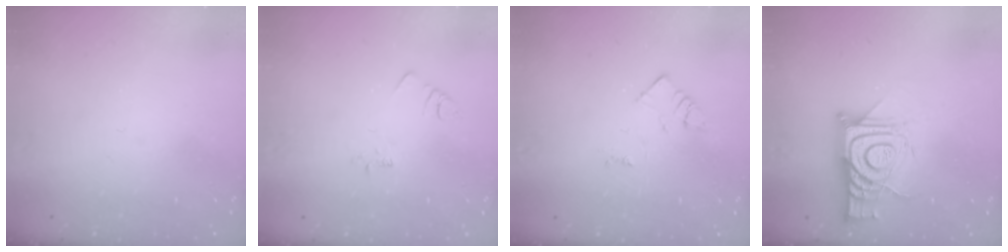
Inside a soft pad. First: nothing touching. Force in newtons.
{"total": 2.1, "press": 2.1, "slide": 0.4}
{"total": 3.1, "press": 3.1, "slide": 0.4}
{"total": 12.7, "press": 12.6, "slide": 1.1}